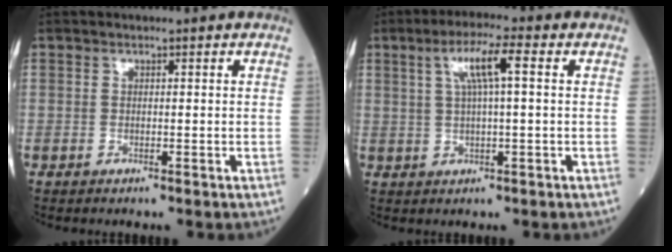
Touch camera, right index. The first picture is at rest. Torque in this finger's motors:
{"motor_torque": [0.20, 0.12, 0.15, 0.09]}